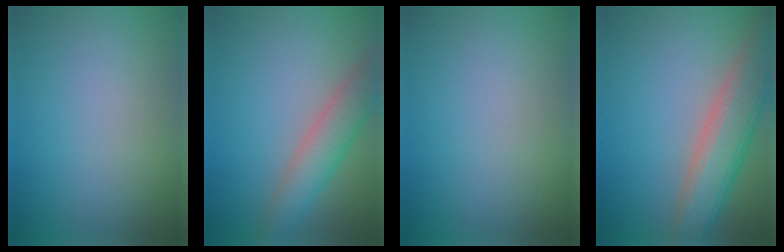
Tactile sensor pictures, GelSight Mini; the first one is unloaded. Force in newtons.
{"total": 4.5, "press": 4.4, "slide": 0.4}
{"total": 0.0}
{"total": 7.3, "press": 7.3, "slide": 0.6}